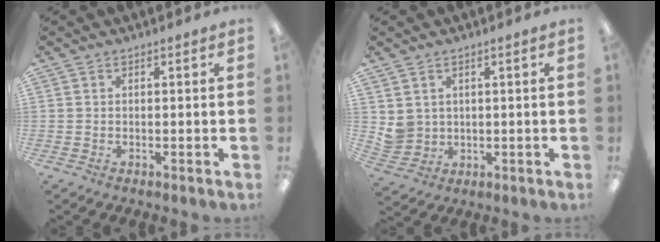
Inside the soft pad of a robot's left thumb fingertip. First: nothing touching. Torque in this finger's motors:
{"motor_torque": [-0.16, 0.17, -0.04, -0.13, 0.00]}